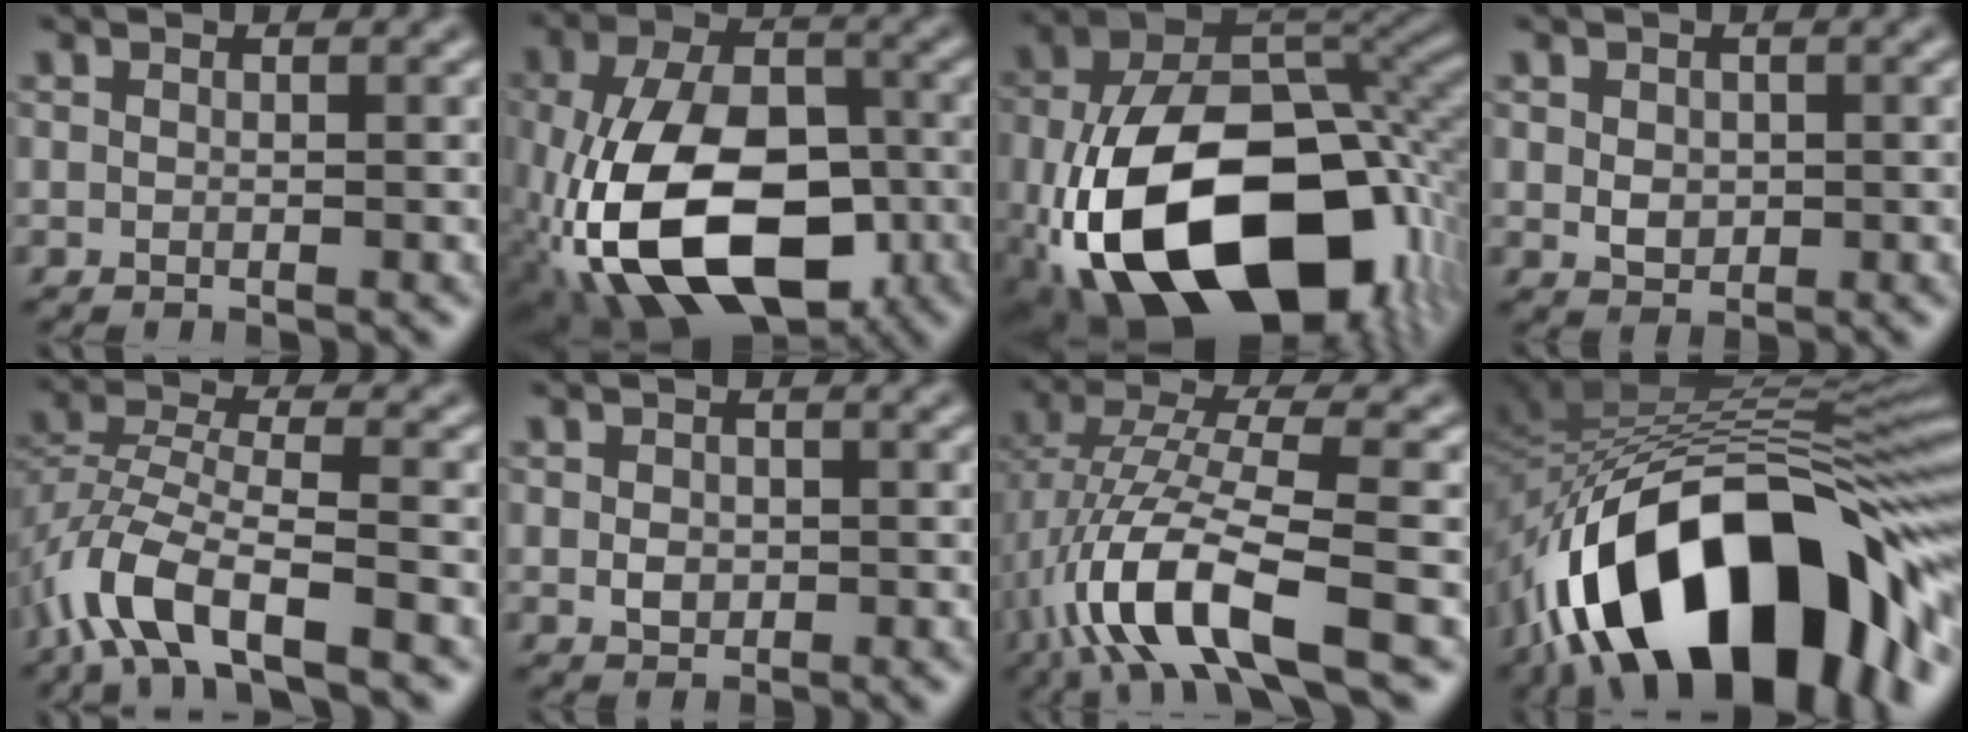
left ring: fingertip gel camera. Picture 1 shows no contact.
{"total": 13.6, "force": [-4.5, 7.9, 10.1], "torque": [-0.206, -0.017, -0.081]}
{"total": 19.5, "force": [-6.7, 11.7, 14.1], "torque": [-0.270, -0.036, -0.092]}
{"total": 1.7, "force": [0.2, 1.4, 1.0], "torque": [-0.019, -0.002, 0.005]}
{"total": 7.3, "force": [-4.3, 2.8, 5.3], "torque": [-0.105, -0.001, -0.090]}
{"total": 1.5, "force": [0.0, 1.2, 0.8], "torque": [-0.016, -0.003, -0.002]}
{"total": 9.9, "force": [-3.9, 2.9, 8.6], "torque": [-0.175, 0.010, -0.081]}
{"total": 17.6, "force": [-9.1, 8.4, 12.4], "torque": [-0.193, 0.012, -0.155]}